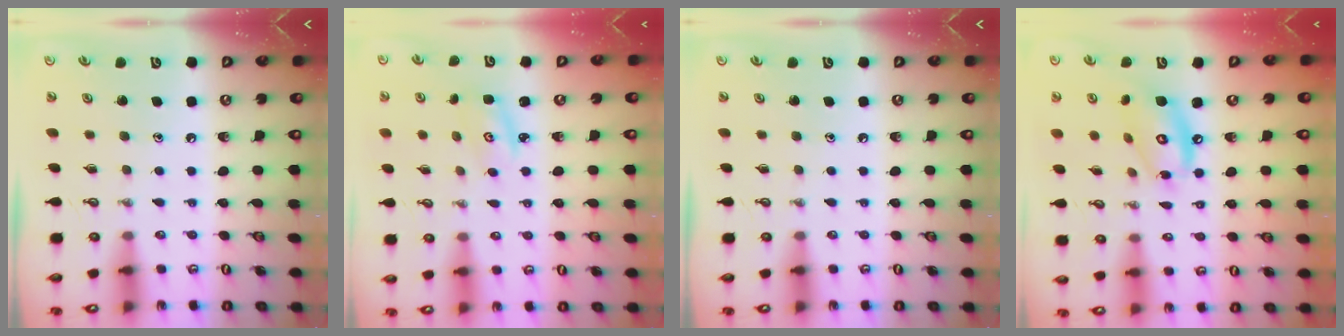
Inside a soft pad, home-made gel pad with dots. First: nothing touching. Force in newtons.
{"total": 2.8, "press": 2.8, "slide": 0.4}
{"total": 0.0}
{"total": 12.5, "press": 12.5, "slide": 0.9}